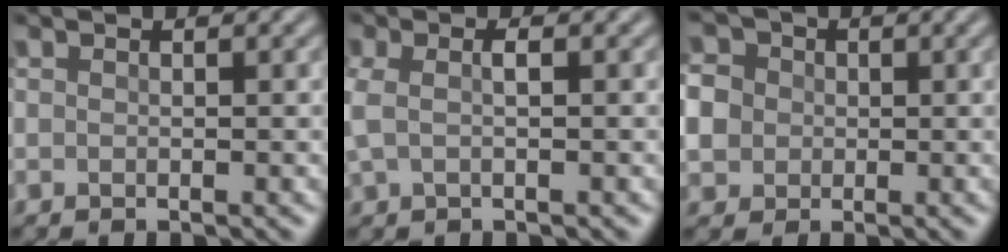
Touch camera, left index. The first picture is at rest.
{"total": 2.0, "force": [-0.1, 0.8, 1.9], "torque": [-0.047, 0.004, -0.006]}
{"total": 7.4, "force": [0.9, 6.6, 3.3], "torque": [-0.077, 0.023, -0.003]}